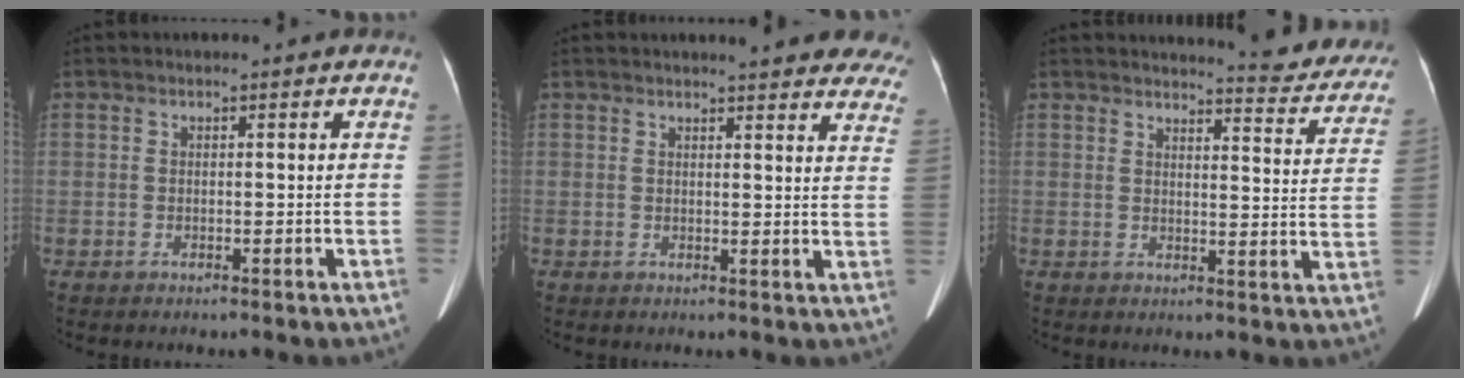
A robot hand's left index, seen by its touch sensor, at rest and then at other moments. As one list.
[{"total": 17.1, "force": [15.7, 2.9, 6.1], "torque": [-0.048, -0.044, 0.157]}, {"total": 12.7, "force": [12.2, 1.5, 3.0], "torque": [-0.017, -0.061, 0.117]}]